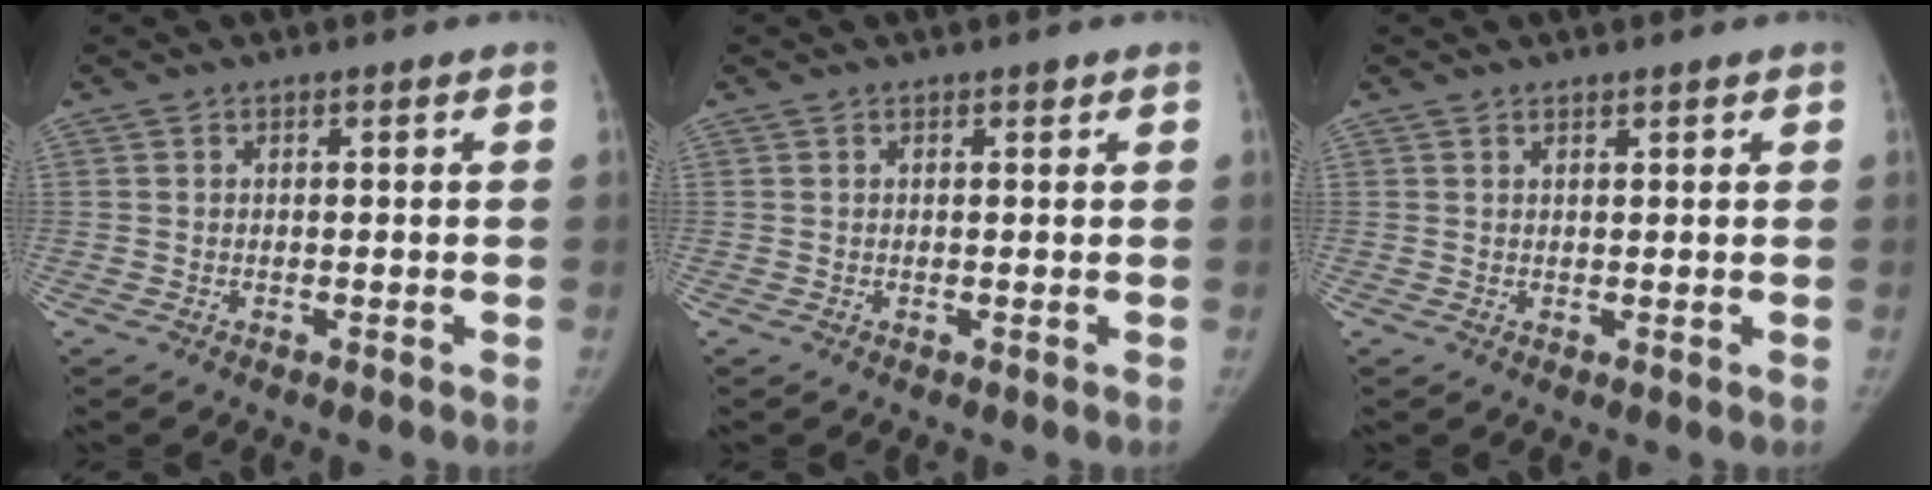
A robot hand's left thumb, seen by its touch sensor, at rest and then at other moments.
{"total": 0.5, "force": [0.4, 0.2, 0.3], "torque": [-0.005, -0.003, 0.005]}
{"total": 1.0, "force": [0.8, 0.2, 0.5], "torque": [-0.006, -0.005, 0.013]}